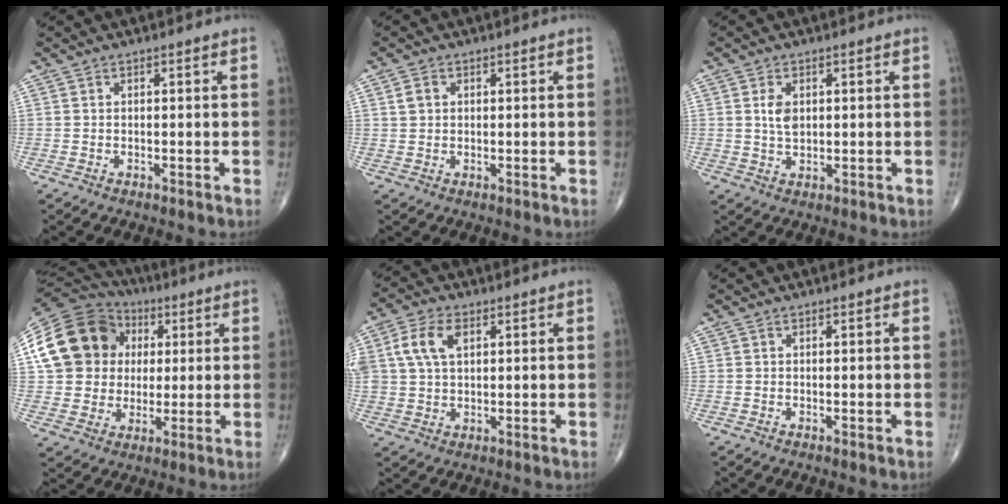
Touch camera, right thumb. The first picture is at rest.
{"total": 2.2, "force": [0.7, 1.8, 1.1], "torque": [-0.018, 0.002, 0.014]}
{"total": 3.7, "force": [0.9, 2.3, 2.7], "torque": [-0.044, -0.004, 0.019]}
{"total": 19.3, "force": [4.0, 16.5, 9.1], "torque": [-0.157, 0.031, 0.078]}
{"total": 8.0, "force": [2.6, 4.7, 5.9], "torque": [-0.120, 0.006, 0.050]}
{"total": 0.0}